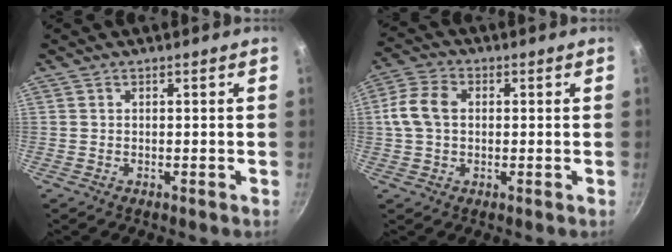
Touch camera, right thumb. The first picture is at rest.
{"total": 7.7, "force": [0.6, 5.4, 5.4], "torque": [-0.102, 0.019, 0.002]}